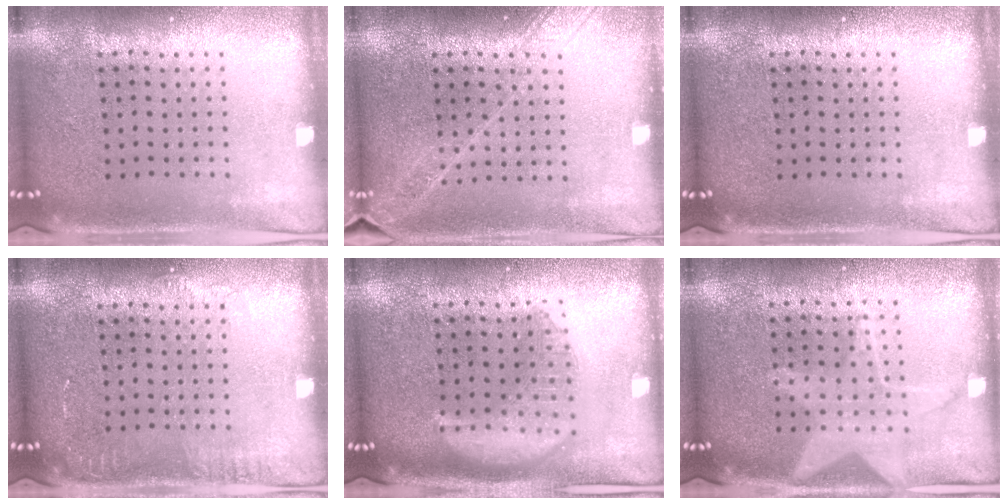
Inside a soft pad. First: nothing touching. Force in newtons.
{"total": 1.7, "press": 1.4, "slide": 0.9}
{"total": 0.0}
{"total": 1.0, "press": 1.0, "slide": 0.2}
{"total": 2.9, "press": 2.9, "slide": 0.3}
{"total": 1.2, "press": 1.2, "slide": 0.3}